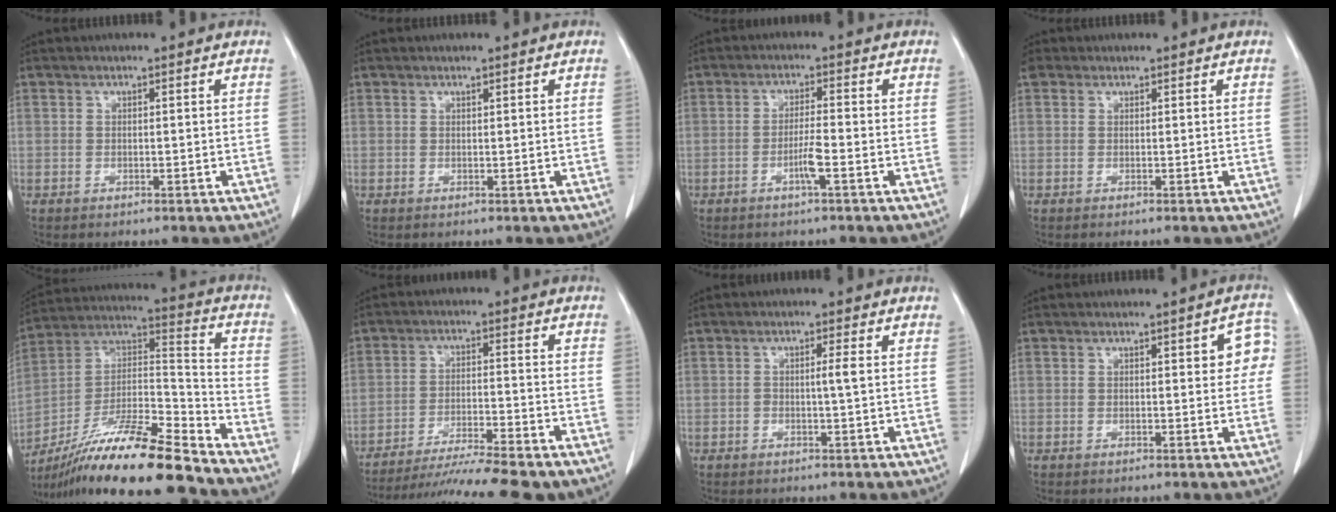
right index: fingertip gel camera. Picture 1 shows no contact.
{"total": 0.0}
{"total": 3.3, "force": [-1.4, -0.2, 3.0], "torque": [-0.057, -0.003, -0.029]}
{"total": 2.0, "force": [1.0, 1.7, 0.4], "torque": [-0.015, 0.023, 0.019]}
{"total": 21.9, "force": [-17.7, 1.1, 12.8], "torque": [-0.235, -0.007, -0.322]}
{"total": 16.0, "force": [-14.1, 0.0, 7.5], "torque": [-0.124, -0.029, -0.217]}
{"total": 1.7, "force": [-0.1, -0.2, 1.7], "torque": [-0.030, 0.000, -0.003]}
{"total": 4.1, "force": [0.9, 1.5, 3.7], "torque": [-0.028, 0.013, 0.004]}